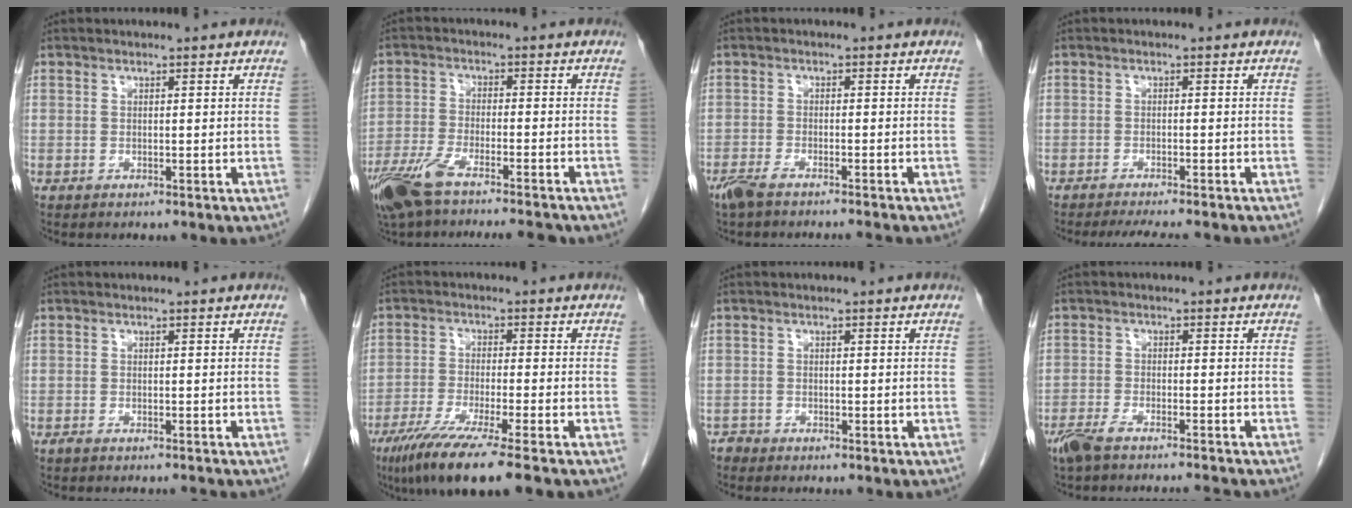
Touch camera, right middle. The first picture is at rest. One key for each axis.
{"total": 14.0, "fx": -11.2, "fy": 2.2, "fz": 8.2, "tx": -0.161, "ty": -0.024, "tz": -0.187}
{"total": 5.4, "fx": -4.7, "fy": 0.2, "fz": 2.6, "tx": -0.041, "ty": -0.012, "tz": -0.081}
{"total": 7.2, "fx": -6.3, "fy": 0.7, "fz": 3.5, "tx": -0.042, "ty": -0.012, "tz": -0.090}
{"total": 1.2, "fx": -1.2, "fy": -0.1, "fz": 0.4, "tx": -0.012, "ty": -0.003, "tz": -0.019}
{"total": 10.9, "fx": -7.5, "fy": -0.5, "fz": 7.9, "tx": -0.135, "ty": -0.031, "tz": -0.122}
{"total": 1.0, "fx": -0.9, "fy": 0.2, "fz": -0.3, "tx": 0.009, "ty": -0.001, "tz": -0.018}
{"total": 6.8, "fx": -6.0, "fy": 0.2, "fz": 3.1, "tx": -0.053, "ty": -0.010, "tz": -0.102}